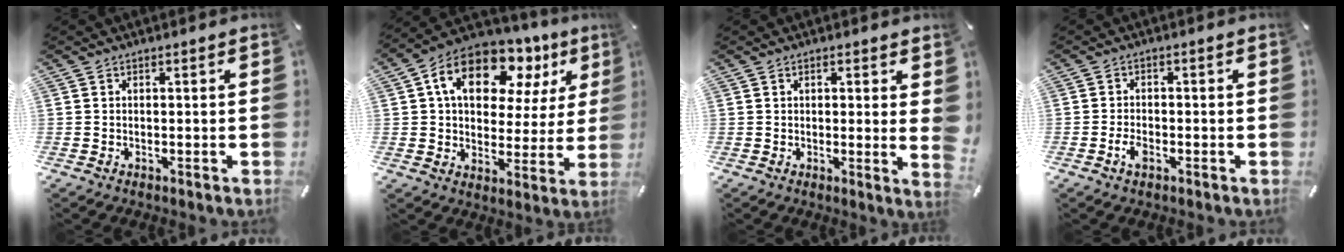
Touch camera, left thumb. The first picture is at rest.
{"total": 16.3, "force": [8.5, 10.3, 9.2], "torque": [-0.153, -0.035, 0.150]}
{"total": 3.1, "force": [0.9, 0.3, 3.0], "torque": [-0.040, -0.012, 0.012]}
{"total": 2.6, "force": [-1.5, 1.4, 1.6], "torque": [-0.041, 0.001, -0.031]}